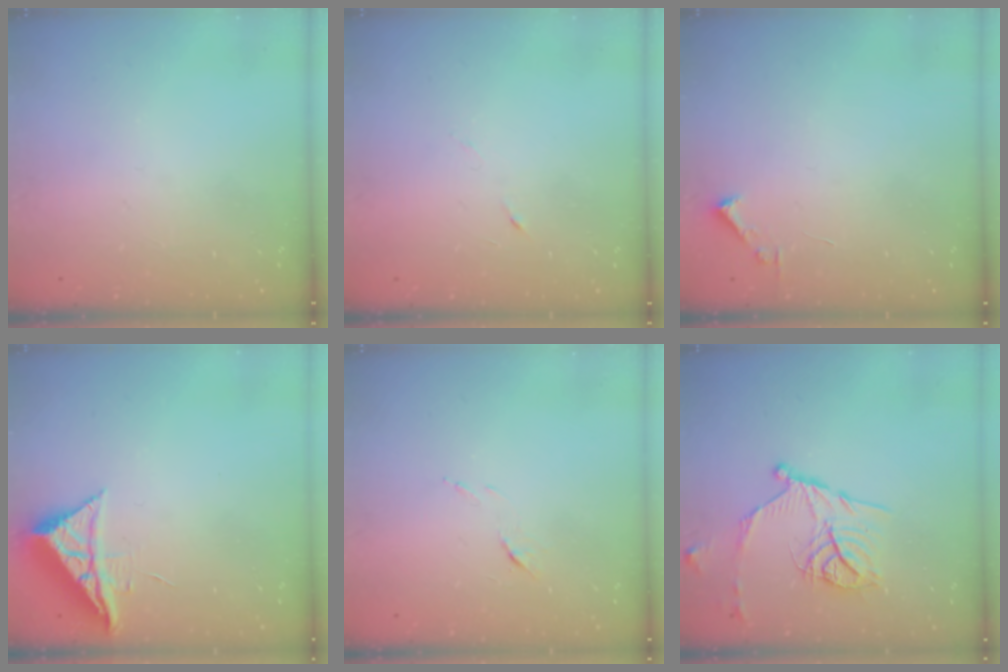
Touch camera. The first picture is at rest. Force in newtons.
{"total": 3.4, "press": 3.2, "slide": 0.9}
{"total": 1.7, "press": 1.7, "slide": 0.2}
{"total": 7.1, "press": 7.1, "slide": 0.2}
{"total": 5.5, "press": 5.5, "slide": 0.5}
{"total": 15.4, "press": 15.3, "slide": 1.5}